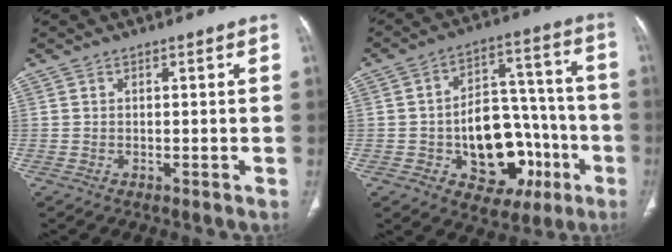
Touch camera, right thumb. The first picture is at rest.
{"total": 18.6, "force": [-5.5, 12.3, 12.8], "torque": [-0.130, 0.050, -0.066]}